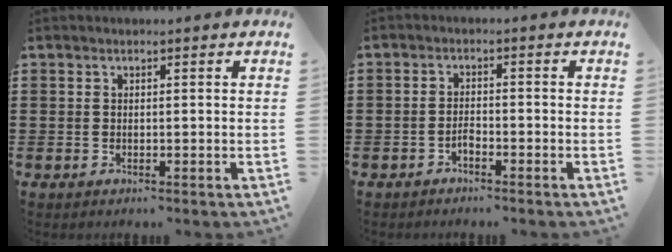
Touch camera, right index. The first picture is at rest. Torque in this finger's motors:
{"motor_torque": [2.14, 0.00, 0.04, -0.06]}